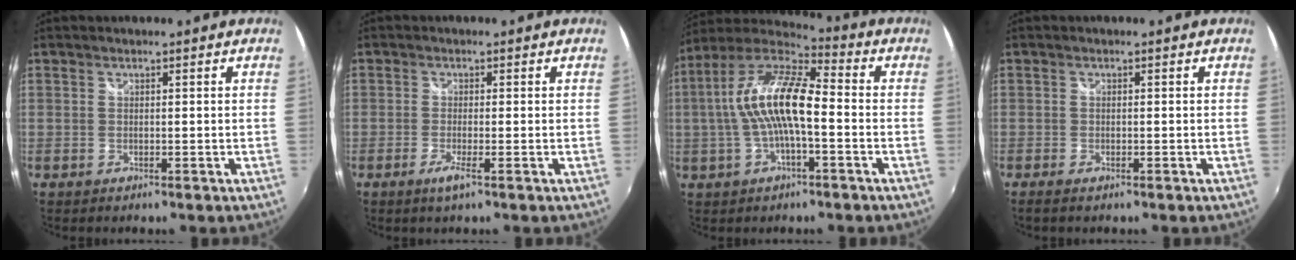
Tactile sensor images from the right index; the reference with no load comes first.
{"total": 2.5, "force": [-1.4, -0.2, 2.1], "torque": [-0.046, -0.009, -0.029]}
{"total": 14.3, "force": [-1.1, 4.3, 13.6], "torque": [-0.262, 0.015, -0.026]}
{"total": 1.6, "force": [-1.1, 0.5, 0.9], "torque": [-0.020, -0.006, -0.020]}